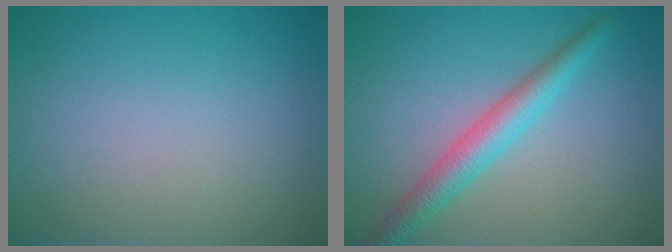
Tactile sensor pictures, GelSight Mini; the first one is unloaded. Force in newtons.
{"total": 3.7, "press": 3.7, "slide": 0.1}